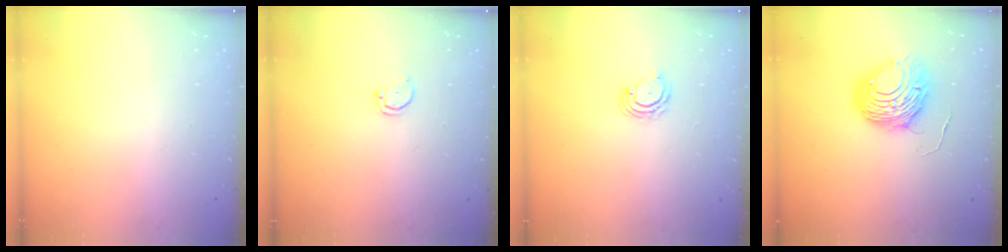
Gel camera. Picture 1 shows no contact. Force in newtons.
{"total": 1.8, "press": 1.8, "slide": 0.1}
{"total": 5.0, "press": 5.0, "slide": 0.4}
{"total": 8.7, "press": 8.7, "slide": 0.9}